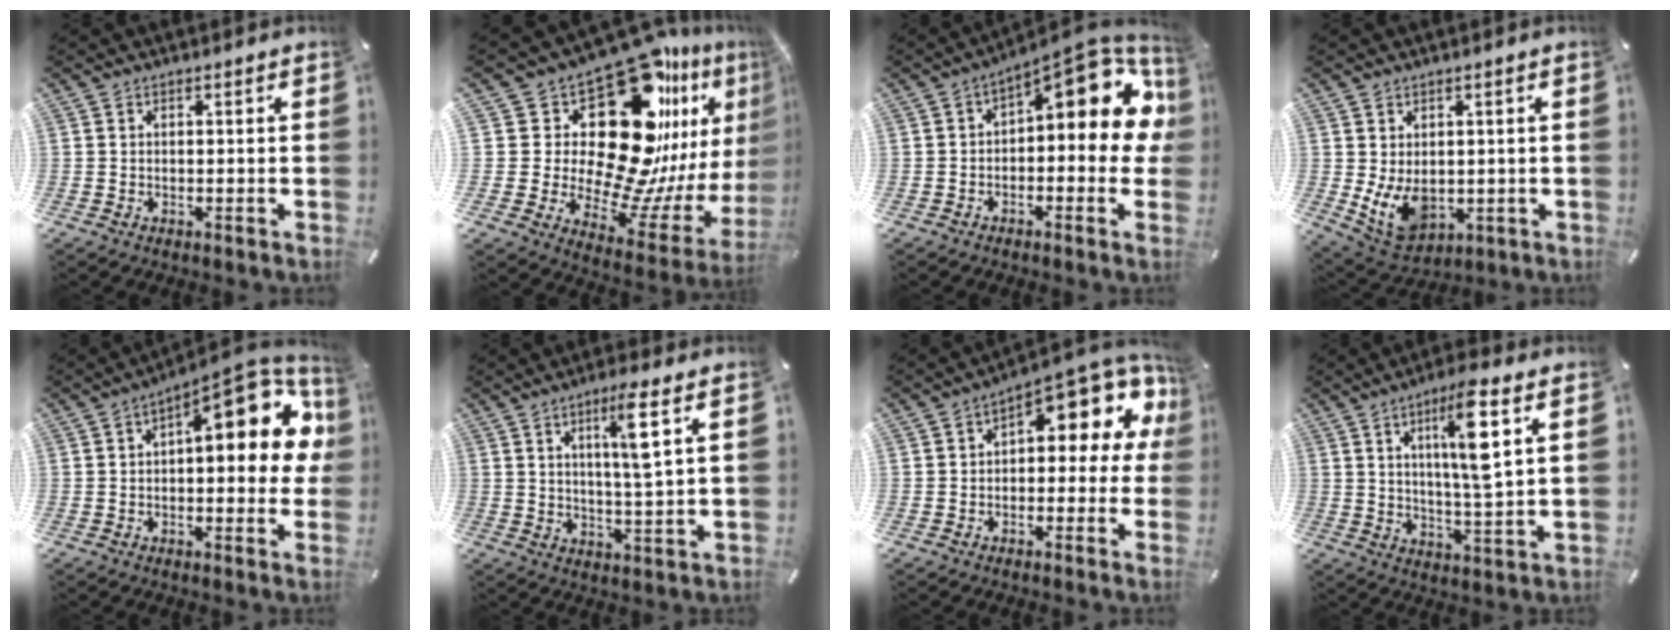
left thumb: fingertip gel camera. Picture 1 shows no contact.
{"total": 29.0, "force": [13.3, 15.4, 20.6], "torque": [-0.338, -0.143, 0.245]}
{"total": 12.7, "force": [3.7, 5.7, 10.7], "torque": [-0.127, -0.039, 0.058]}
{"total": 8.6, "force": [-0.3, 6.7, 5.4], "torque": [-0.108, -0.004, 0.000]}
{"total": 16.2, "force": [4.8, 7.0, 13.8], "torque": [-0.166, -0.044, 0.076]}
{"total": 8.2, "force": [3.3, 0.5, 7.5], "torque": [-0.130, -0.008, 0.046]}
{"total": 11.4, "force": [6.5, 4.9, 8.0], "torque": [-0.104, -0.061, 0.108]}
{"total": 12.1, "force": [4.2, 2.0, 11.2], "torque": [-0.179, -0.010, 0.060]}